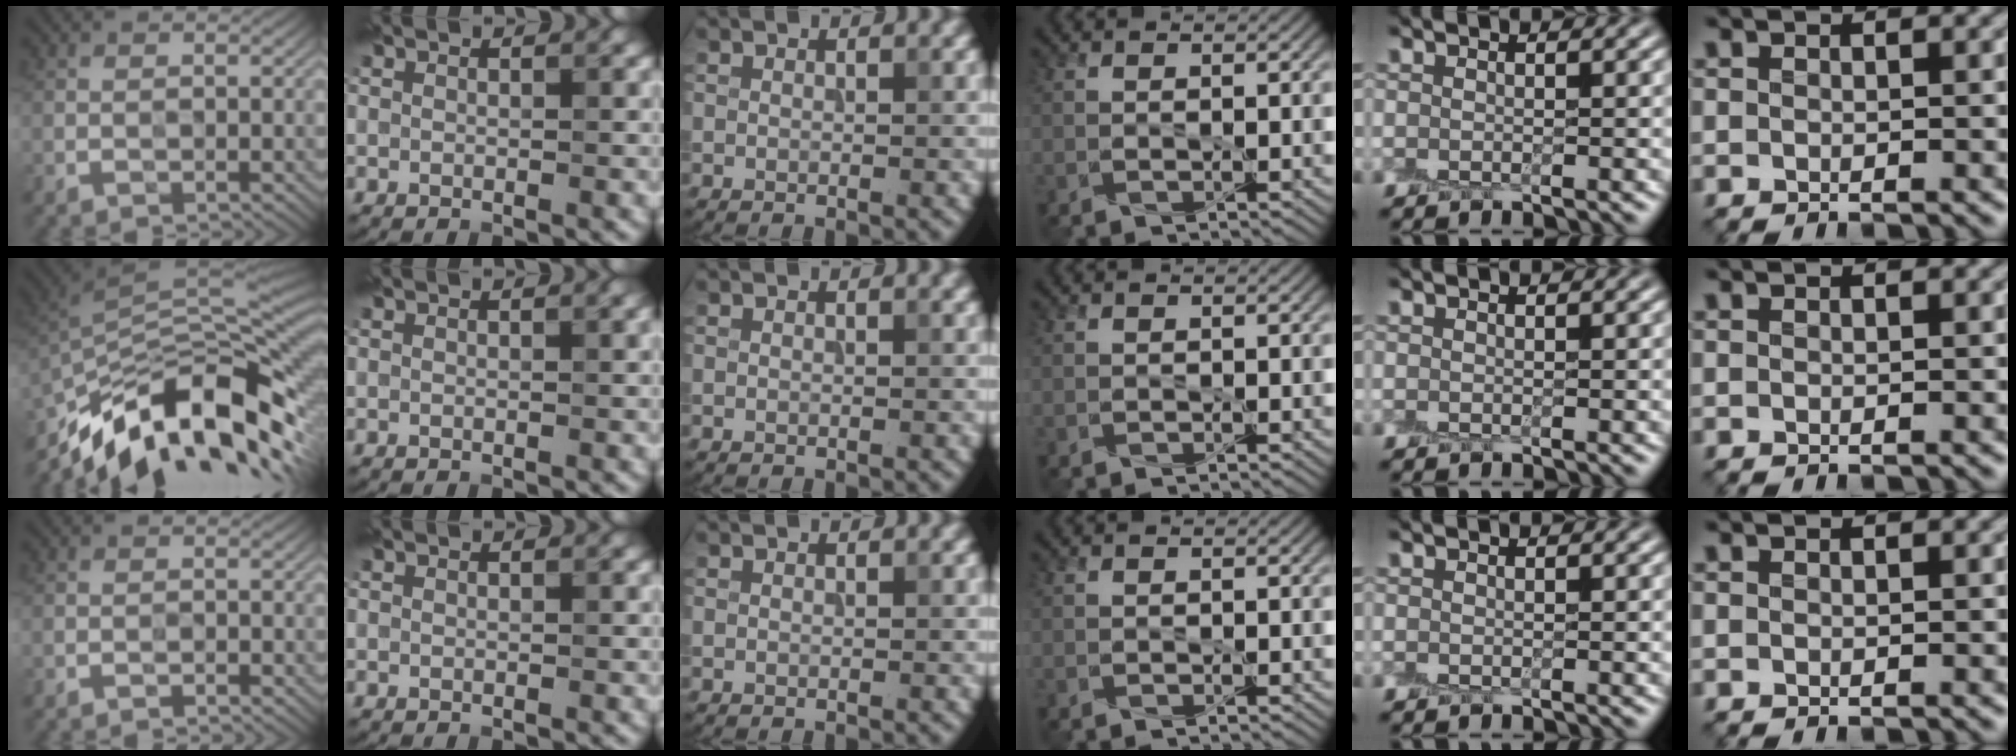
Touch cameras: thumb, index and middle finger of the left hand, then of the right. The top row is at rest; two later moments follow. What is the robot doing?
{"motion": "peel", "object": "plastic wrap"}